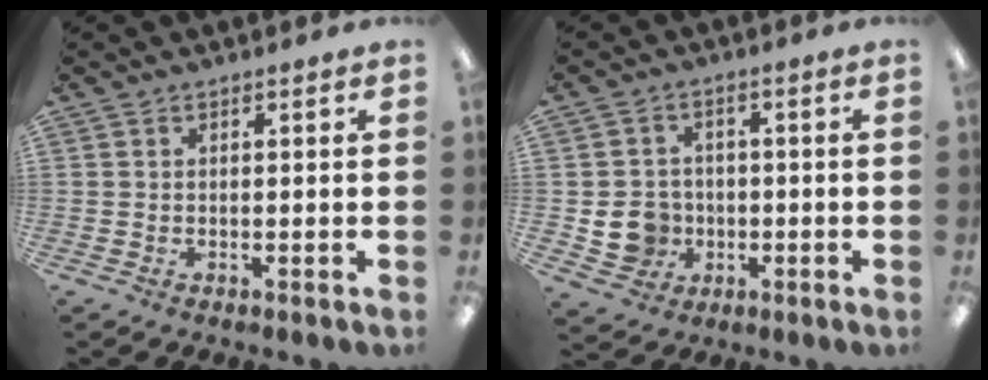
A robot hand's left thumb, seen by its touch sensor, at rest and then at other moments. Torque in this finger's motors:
{"motor_torque": [-0.45, 0.51, 0.09, -0.07, 0.00]}